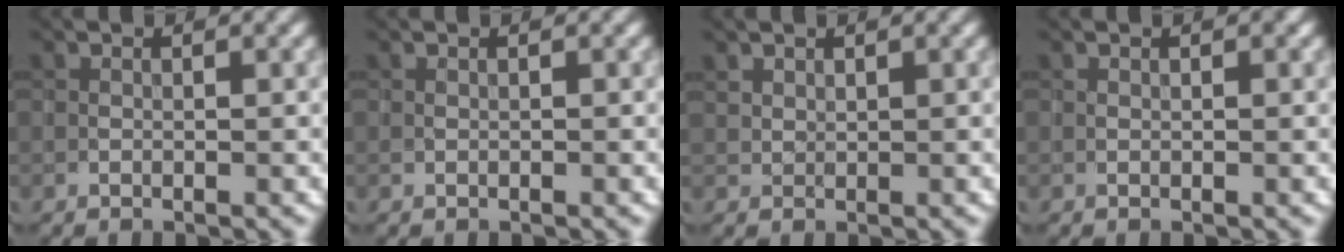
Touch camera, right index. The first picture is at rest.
{"total": 0.0}
{"total": 1.0, "force": [0.7, 0.7, 0.2], "torque": [-0.005, 0.000, 0.019]}
{"total": 0.6, "force": [0.2, 0.3, 0.4], "torque": [-0.005, 0.000, 0.003]}